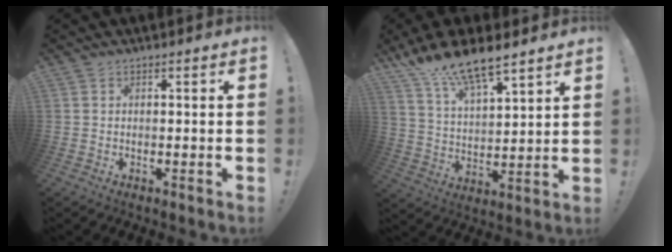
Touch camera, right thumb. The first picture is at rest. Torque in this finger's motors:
{"motor_torque": [0.04, 0.54, 1.26, 1.15, 0.34]}